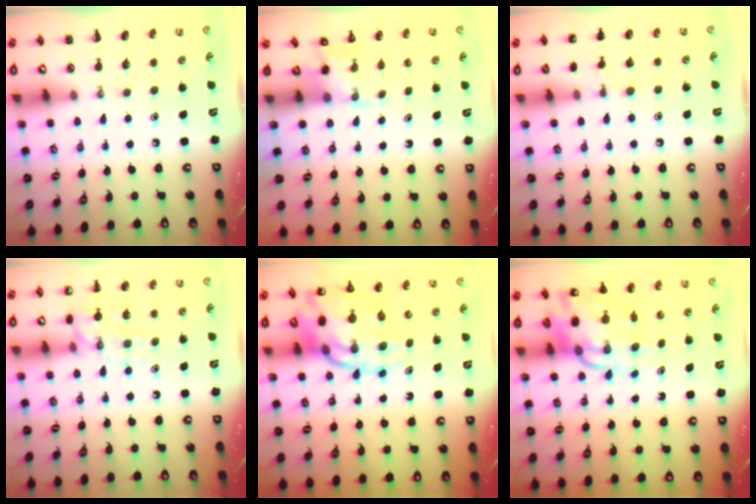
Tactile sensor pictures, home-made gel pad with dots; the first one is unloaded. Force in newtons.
{"total": 3.0, "press": 2.8, "slide": 1.0}
{"total": 6.0, "press": 5.8, "slide": 1.7}
{"total": 12.0, "press": 11.9, "slide": 0.8}
{"total": 14.6, "press": 14.0, "slide": 4.2}
{"total": 11.7, "press": 11.2, "slide": 3.6}